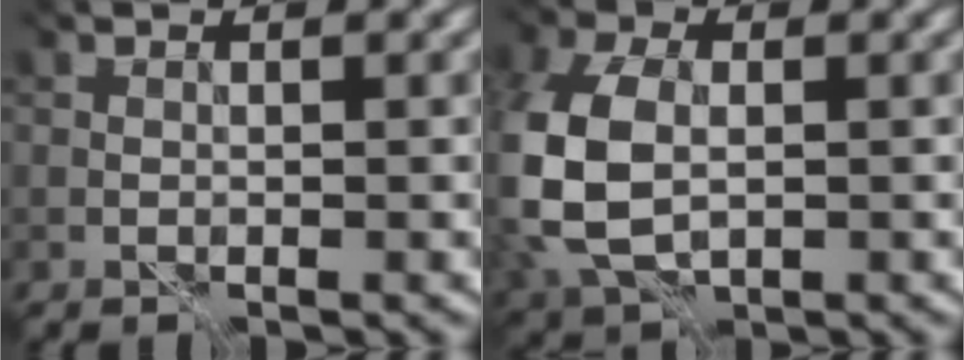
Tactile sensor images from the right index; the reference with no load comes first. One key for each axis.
{"total": 8.6, "fx": -1.0, "fy": 6.0, "fz": 6.0, "tx": -0.183, "ty": -0.010, "tz": -0.014}